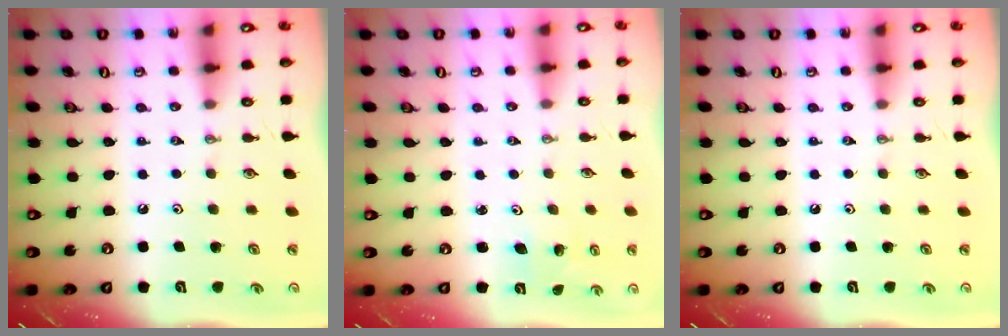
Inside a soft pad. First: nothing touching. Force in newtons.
{"total": 1.5, "press": 1.5, "slide": 0.1}
{"total": 0.0}